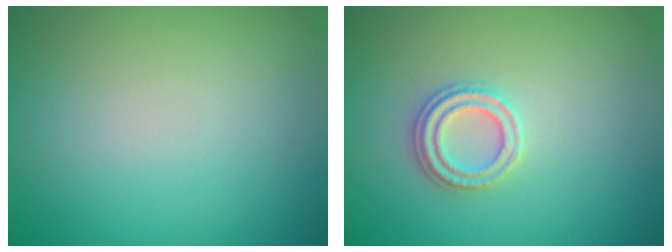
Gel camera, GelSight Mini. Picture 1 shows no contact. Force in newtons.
{"total": 2.4, "press": 2.3, "slide": 0.6}